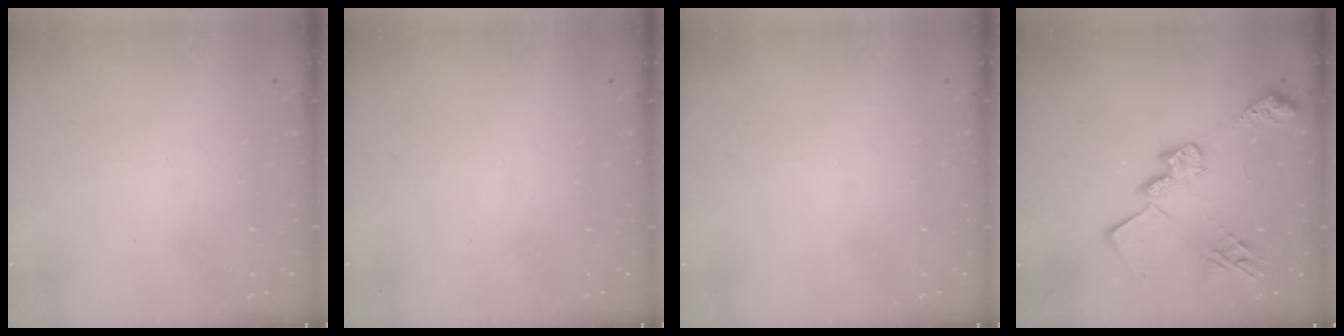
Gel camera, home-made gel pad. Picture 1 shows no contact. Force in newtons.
{"total": 0.0}
{"total": 0.0}
{"total": 21.2, "press": 21.2, "slide": 1.5}